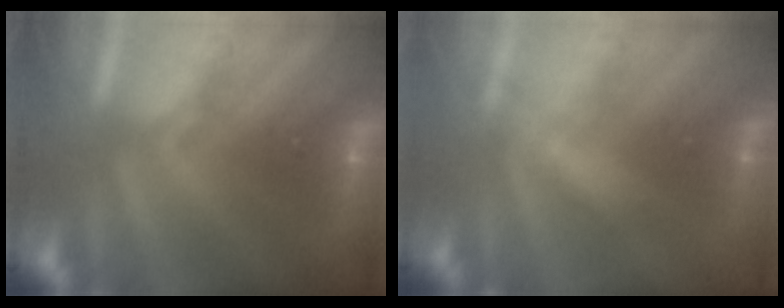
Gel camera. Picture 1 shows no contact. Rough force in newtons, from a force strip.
{"total": 2.7}